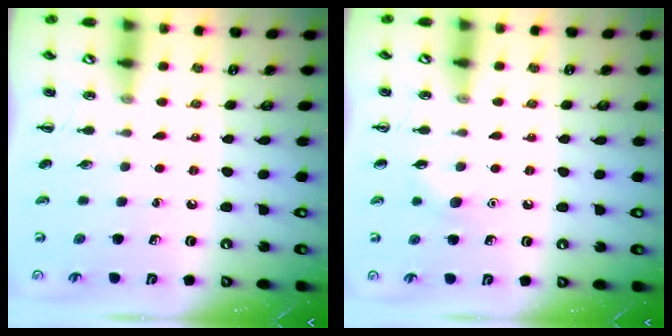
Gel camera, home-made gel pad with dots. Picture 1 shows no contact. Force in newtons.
{"total": 5.2, "press": 5.0, "slide": 1.6}